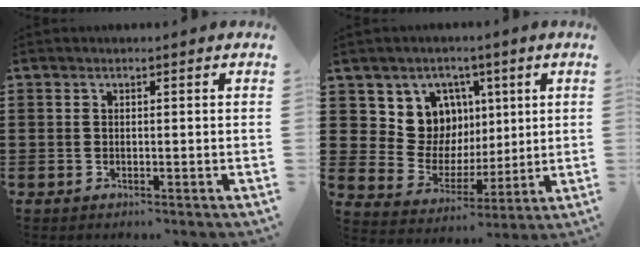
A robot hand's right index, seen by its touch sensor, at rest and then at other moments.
{"total": 8.9, "force": [3.3, 8.1, 1.8], "torque": [-0.069, -0.027, 0.066]}